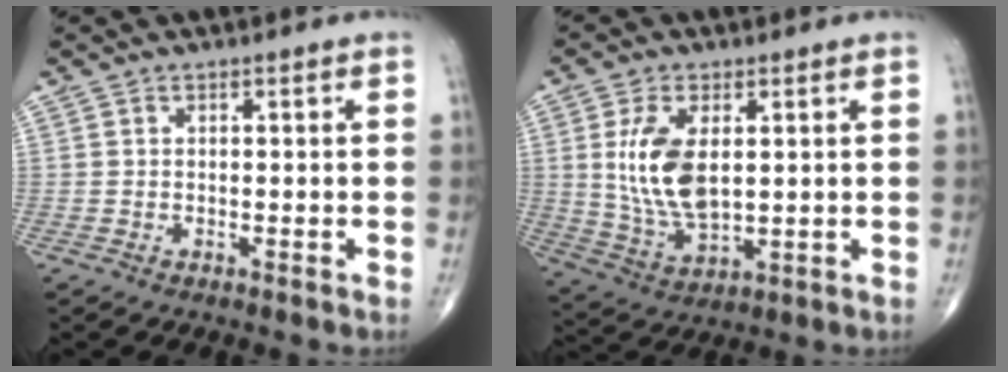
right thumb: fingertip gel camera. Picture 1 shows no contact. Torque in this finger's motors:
{"motor_torque": [-0.53, 0.83, 0.92, 0.20, 0.14]}